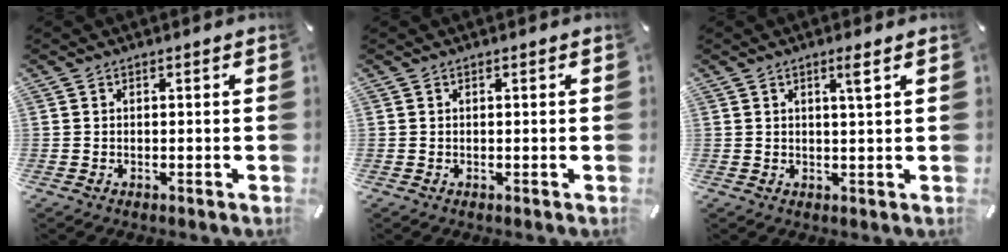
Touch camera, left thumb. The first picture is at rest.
{"total": 0.0}
{"total": 3.1, "force": [1.6, 0.1, 2.7], "torque": [-0.056, -0.002, 0.025]}